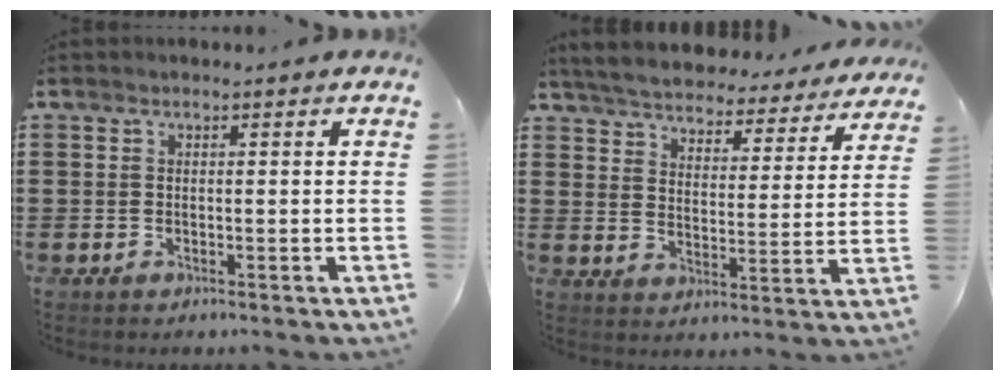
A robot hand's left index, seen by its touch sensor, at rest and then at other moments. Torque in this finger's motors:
{"motor_torque": [2.14, 0.00, 1.06, 0.09]}